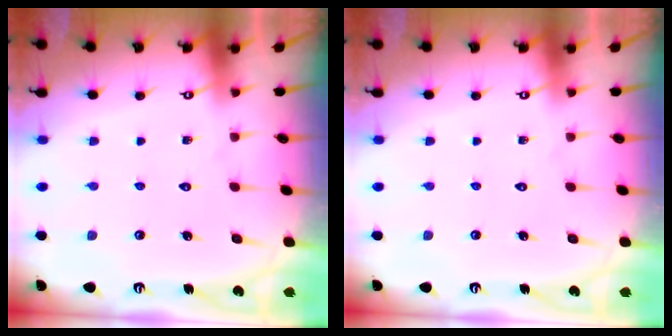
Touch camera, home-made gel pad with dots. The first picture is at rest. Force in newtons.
{"total": 0.0}